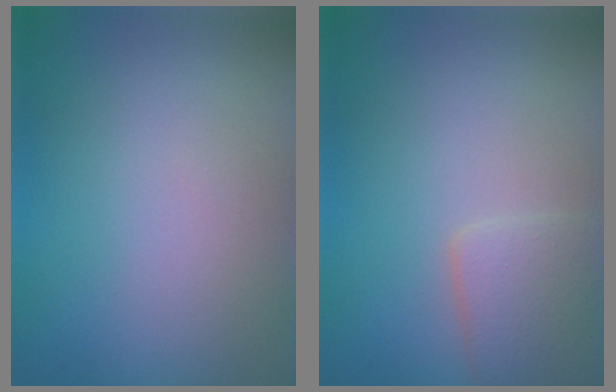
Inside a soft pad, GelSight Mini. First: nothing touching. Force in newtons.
{"total": 2.9, "press": 2.9, "slide": 0.2}